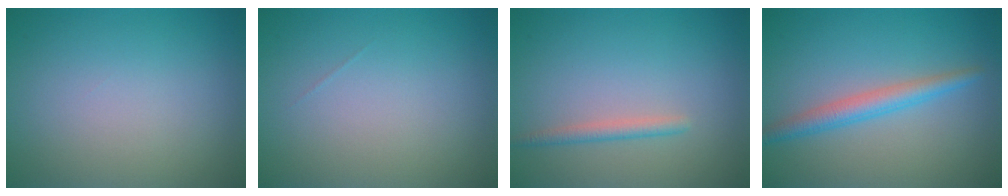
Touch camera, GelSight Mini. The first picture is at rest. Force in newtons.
{"total": 0.0}
{"total": 1.4, "press": 1.4, "slide": 0.2}
{"total": 2.7, "press": 2.7, "slide": 0.1}